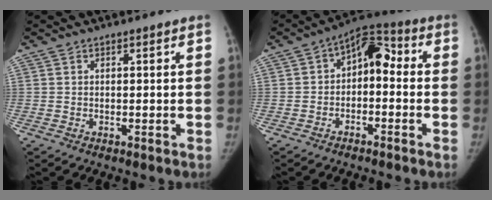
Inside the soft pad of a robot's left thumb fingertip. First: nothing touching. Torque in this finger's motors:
{"motor_torque": [-0.14, 0.38, 0.06, 0.03, 0.00]}